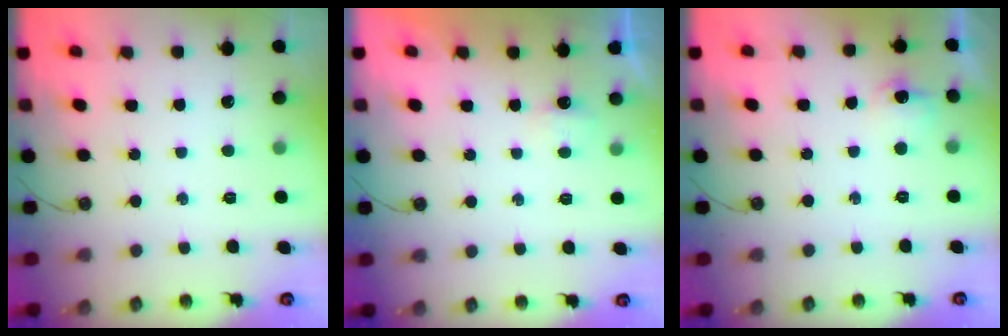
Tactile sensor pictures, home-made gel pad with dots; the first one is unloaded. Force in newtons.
{"total": 2.6, "press": 2.6, "slide": 0.4}
{"total": 7.2, "press": 7.1, "slide": 1.0}